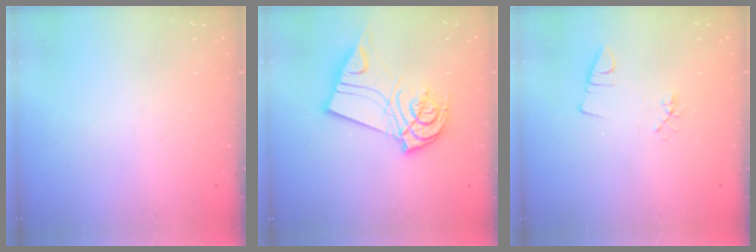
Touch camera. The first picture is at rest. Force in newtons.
{"total": 13.2, "press": 13.1, "slide": 1.5}
{"total": 2.4, "press": 1.9, "slide": 1.5}